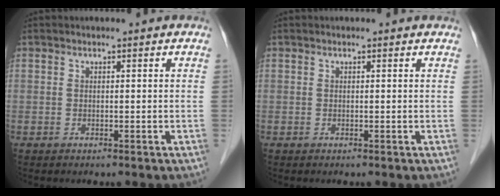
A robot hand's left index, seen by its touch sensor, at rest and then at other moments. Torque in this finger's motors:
{"motor_torque": [0.62, -0.77, 0.05, 0.02]}